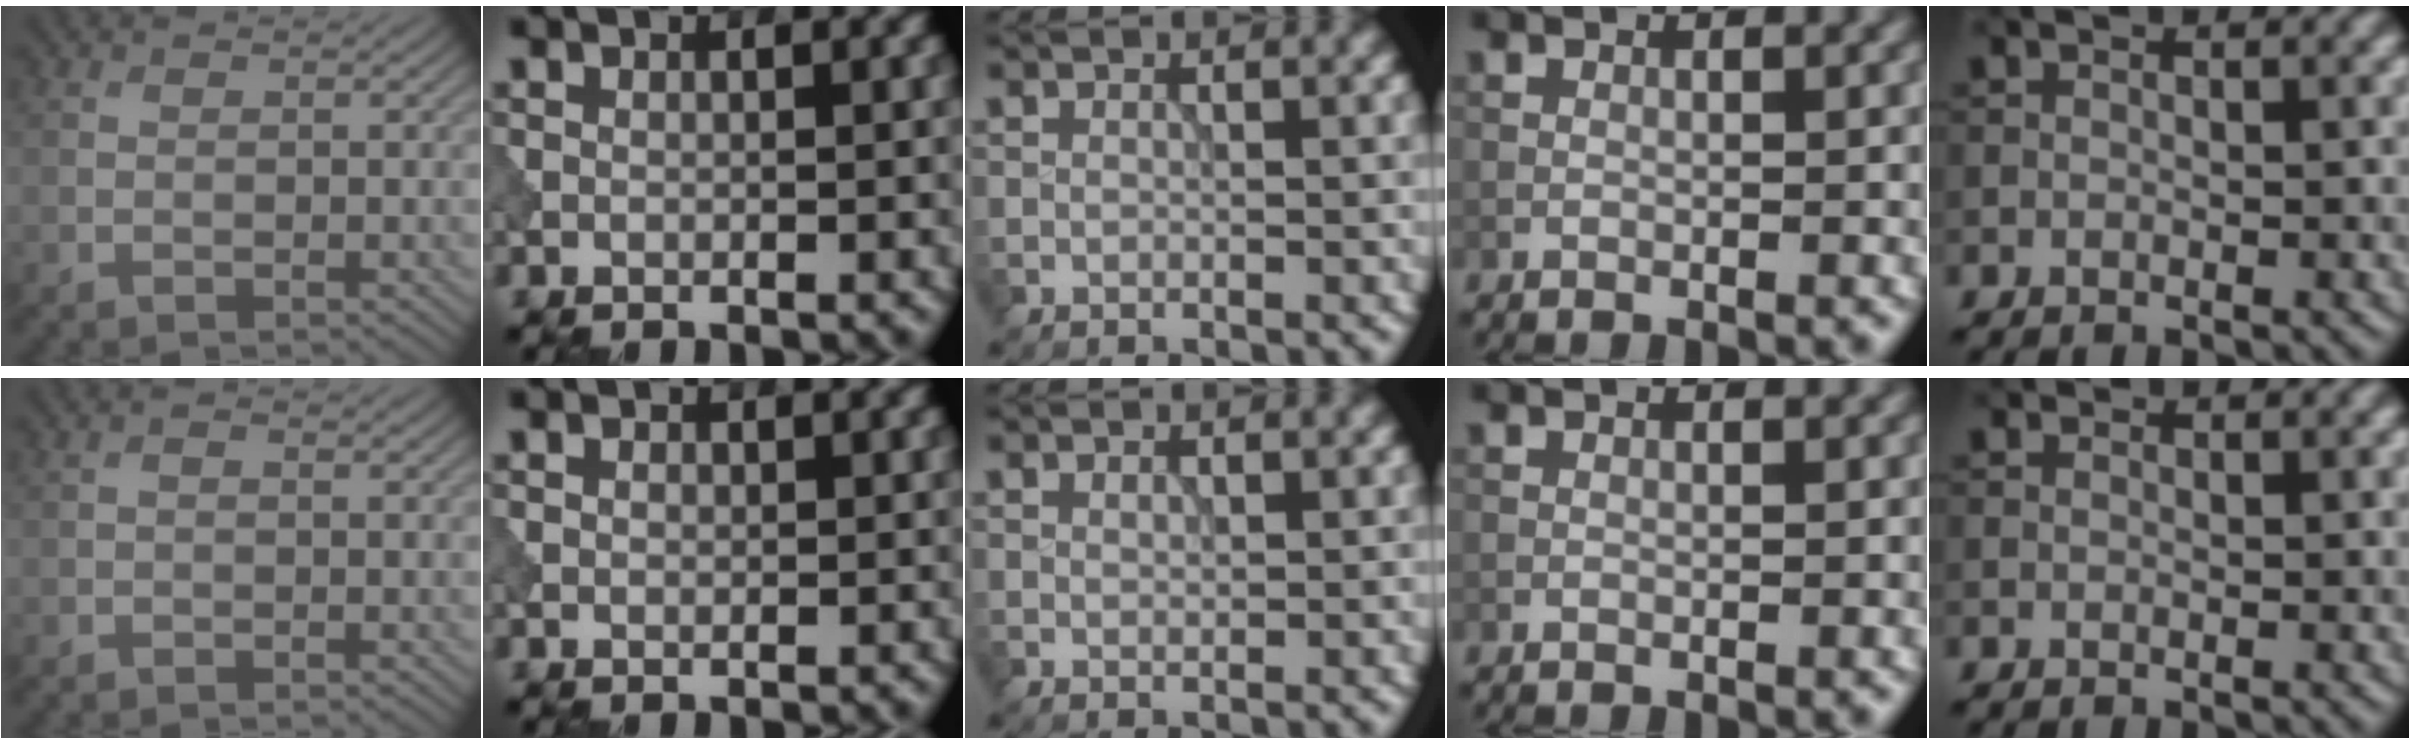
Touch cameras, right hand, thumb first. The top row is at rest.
{"thumb": {"total": 0.5, "force": [-0.1, 0.2, 0.5], "torque": [-0.008, 0.001, -0.002]}, "index": {"total": 0.5, "force": [0.2, 0.4, 0.3], "torque": [-0.004, 0.000, 0.002]}, "middle": {"total": 0.5, "force": [0.3, 0.3, 0.3], "torque": [-0.006, 0.000, 0.006]}, "little": {"total": 0.8, "force": [-0.1, -0.5, -0.6], "torque": [0.000, -0.016, 0.009]}}